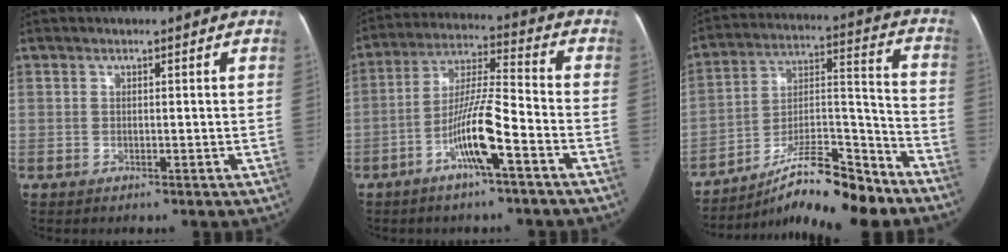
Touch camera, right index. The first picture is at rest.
{"total": 10.5, "force": [-4.8, 0.5, 9.3], "torque": [-0.181, 0.011, -0.090]}
{"total": 16.7, "force": [-13.7, 2.0, 9.2], "torque": [-0.152, 0.022, -0.230]}